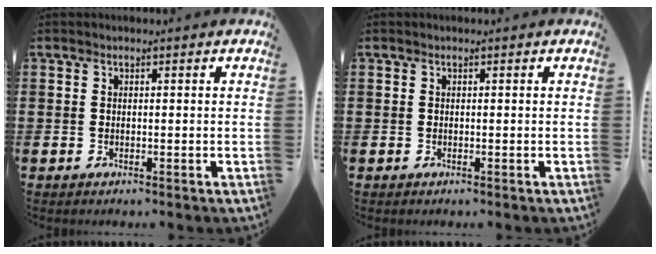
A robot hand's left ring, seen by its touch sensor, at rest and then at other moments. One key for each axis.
{"total": 0.0}